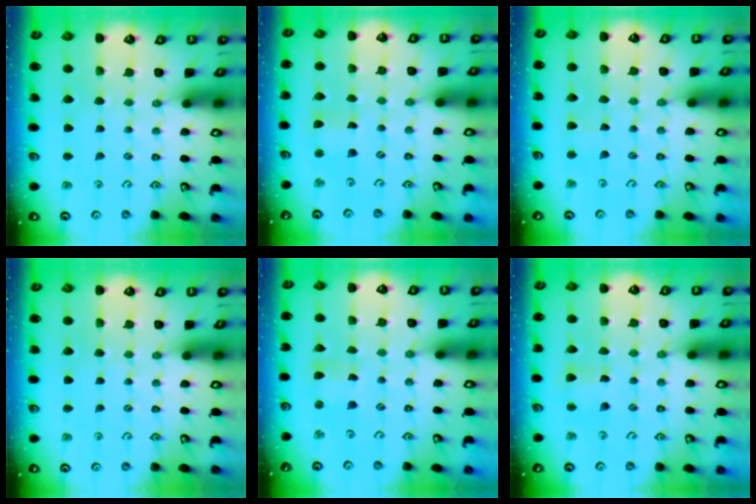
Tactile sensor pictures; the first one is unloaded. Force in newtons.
{"total": 1.4, "press": 1.4, "slide": 0.1}
{"total": 1.5, "press": 1.5, "slide": 0.3}
{"total": 0.0}
{"total": 1.0, "press": 0.9, "slide": 0.2}
{"total": 3.7, "press": 3.6, "slide": 0.6}